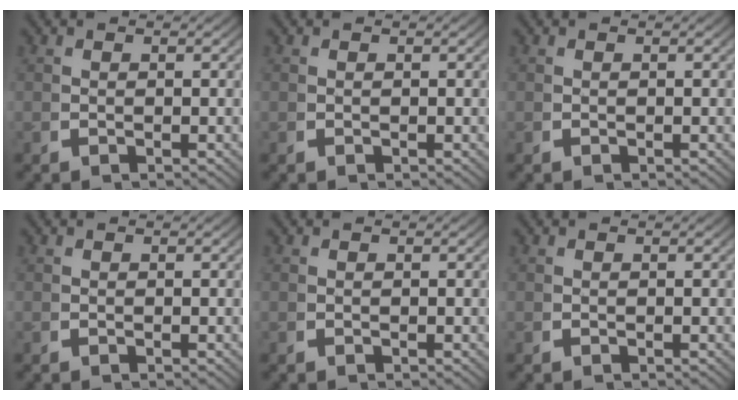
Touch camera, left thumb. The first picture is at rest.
{"total": 0.0}
{"total": 0.0}
{"total": 0.0}
{"total": 0.0}
{"total": 0.0}